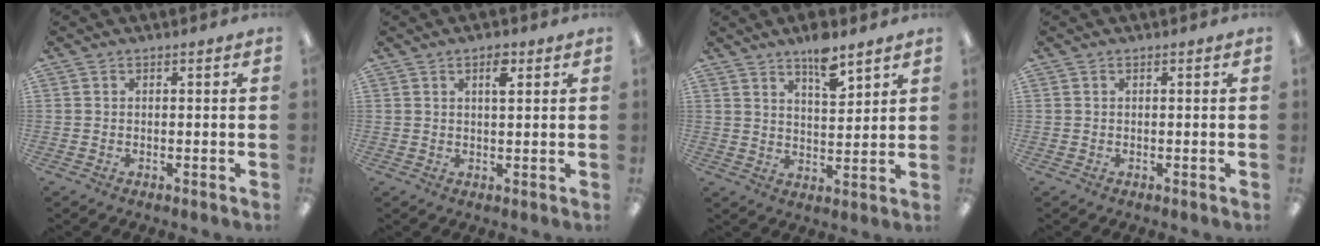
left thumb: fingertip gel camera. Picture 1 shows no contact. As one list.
[{"total": 3.3, "force": [1.9, 1.1, 2.4], "torque": [-0.030, -0.005, 0.026]}, {"total": 8.5, "force": [6.4, 2.7, 4.8], "torque": [-0.062, -0.043, 0.105]}, {"total": 0.0}]